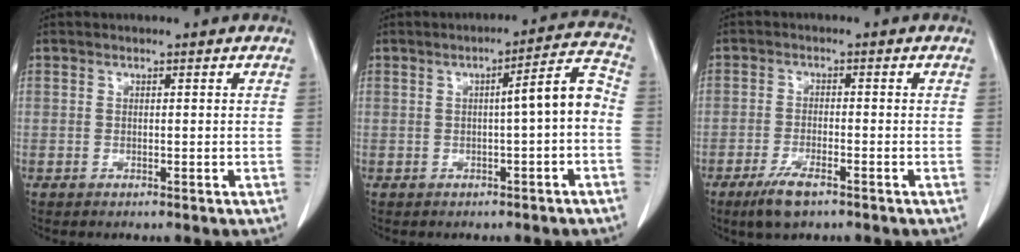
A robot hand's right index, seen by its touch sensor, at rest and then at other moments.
{"total": 5.9, "force": [-0.9, 0.3, 5.8], "torque": [-0.076, 0.021, -0.014]}
{"total": 5.0, "force": [-3.2, 1.1, 3.6], "torque": [-0.078, -0.008, -0.053]}